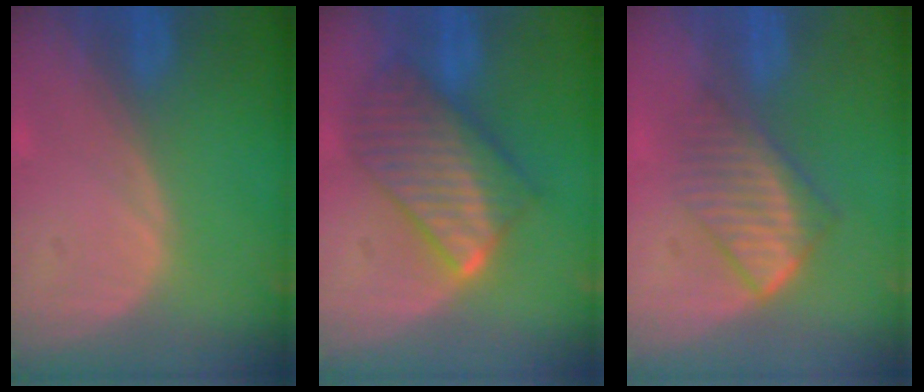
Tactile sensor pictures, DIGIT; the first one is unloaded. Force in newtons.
{"total": 9.6, "press": 9.6, "slide": 0.9}
{"total": 6.8, "press": 6.0, "slide": 3.3}